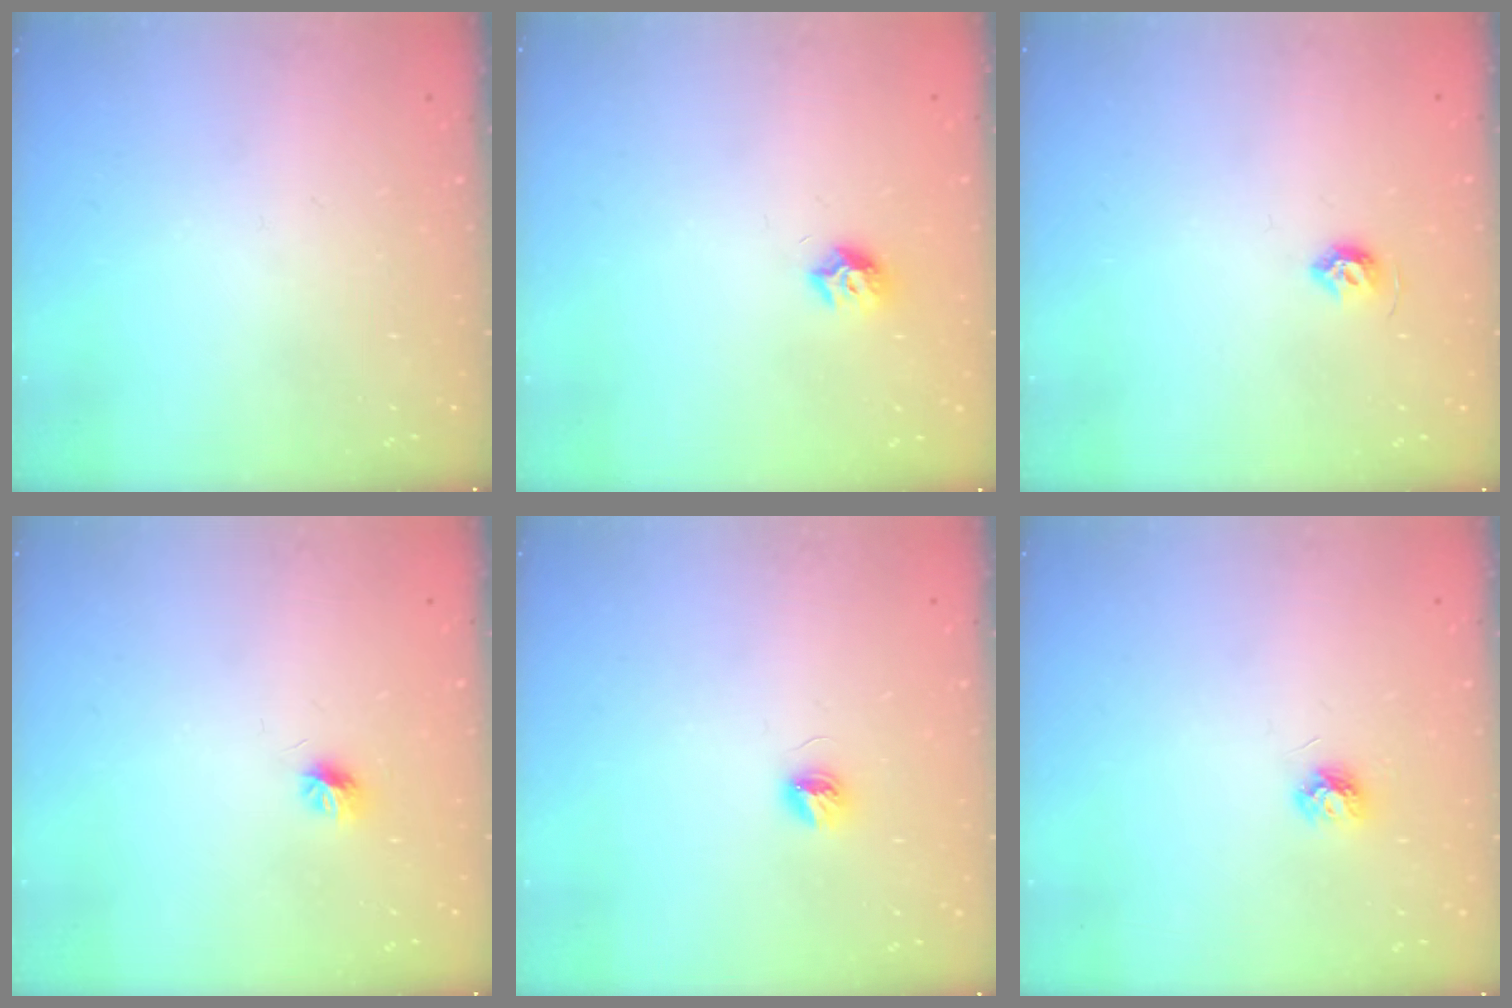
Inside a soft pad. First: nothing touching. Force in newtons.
{"total": 7.4, "press": 7.3, "slide": 0.8}
{"total": 4.9, "press": 4.9, "slide": 0.7}
{"total": 6.1, "press": 6.1, "slide": 0.9}
{"total": 4.0, "press": 3.9, "slide": 0.5}
{"total": 4.7, "press": 4.7, "slide": 0.6}